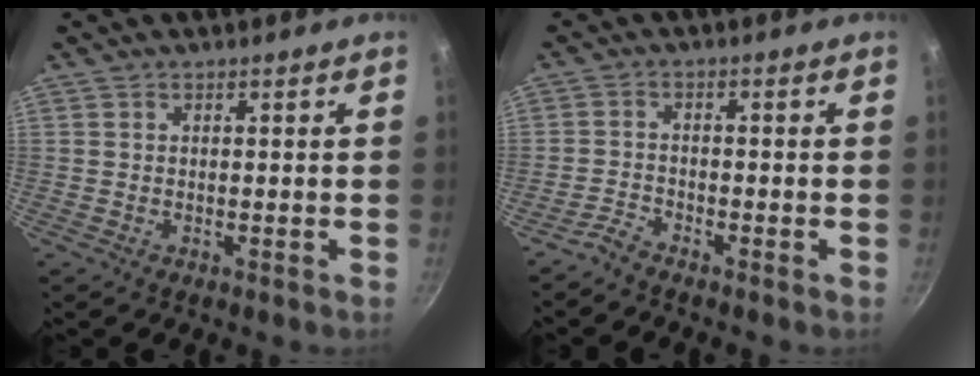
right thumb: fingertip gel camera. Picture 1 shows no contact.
{"total": 2.4, "force": [-2.3, 0.4, 0.5], "torque": [-0.019, 0.015, -0.052]}